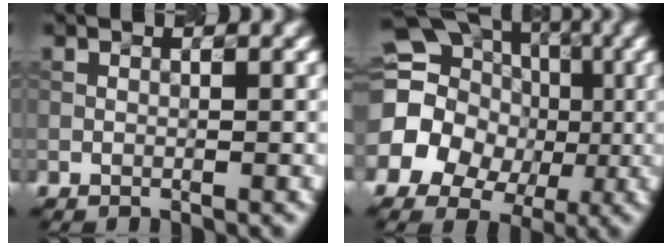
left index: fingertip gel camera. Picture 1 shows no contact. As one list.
[{"total": 17.7, "force": [1.6, 16.1, 7.2], "torque": [-0.182, 0.020, -0.003]}]